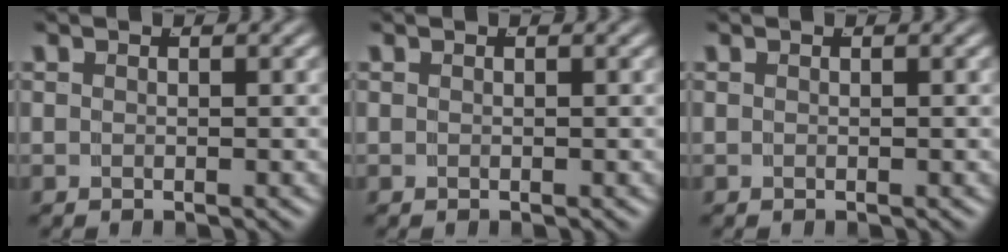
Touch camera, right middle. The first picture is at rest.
{"total": 0.0}
{"total": 0.0}